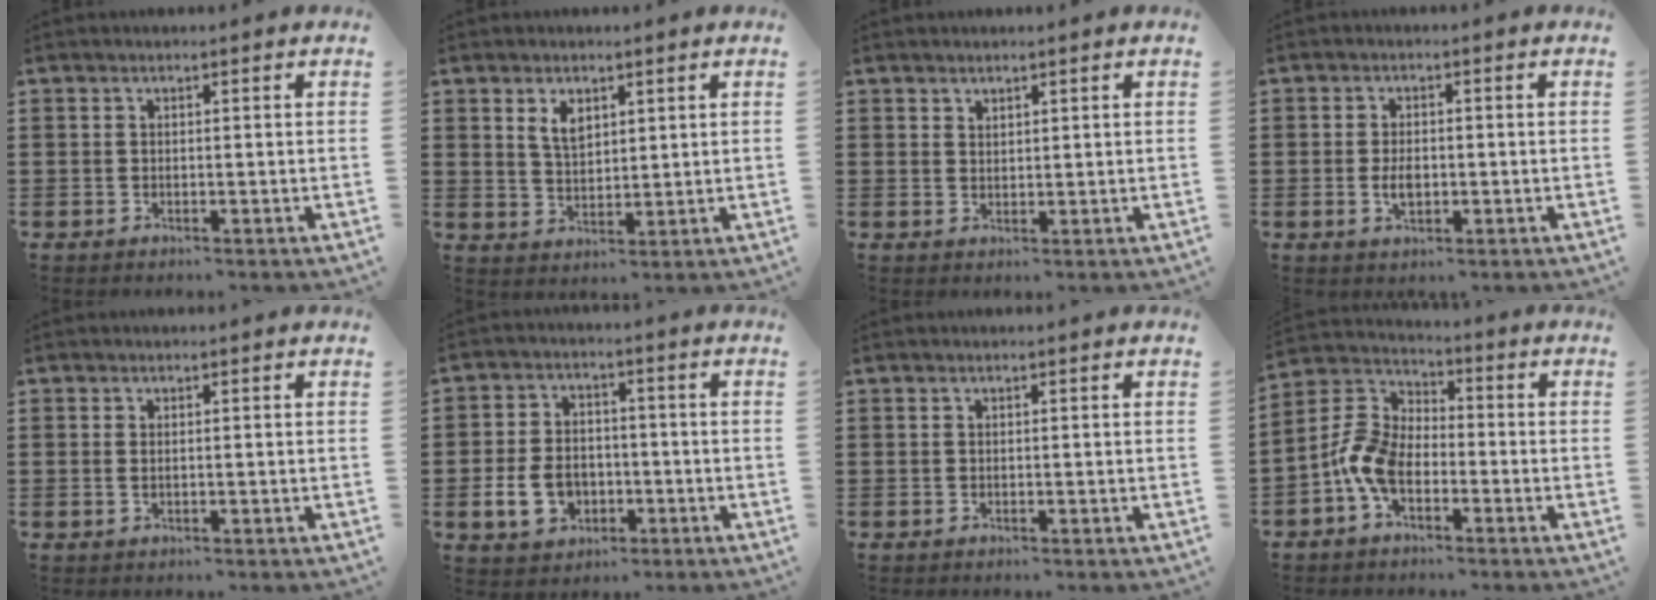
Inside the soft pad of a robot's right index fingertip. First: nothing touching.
{"total": 3.7, "force": [2.0, 2.1, 2.2], "torque": [-0.051, 0.007, 0.037]}
{"total": 1.5, "force": [1.3, 0.6, 0.0], "torque": [-0.002, 0.002, 0.027]}
{"total": 3.3, "force": [-0.5, 1.8, 2.7], "torque": [-0.057, -0.002, -0.011]}
{"total": 0.8, "force": [0.1, 0.2, 0.8], "torque": [-0.016, 0.002, 0.001]}
{"total": 6.8, "force": [-2.0, 5.1, 4.0], "torque": [-0.088, 0.002, -0.042]}
{"total": 0.0}
{"total": 7.9, "force": [-2.9, 4.7, 5.7], "torque": [-0.160, -0.001, -0.066]}